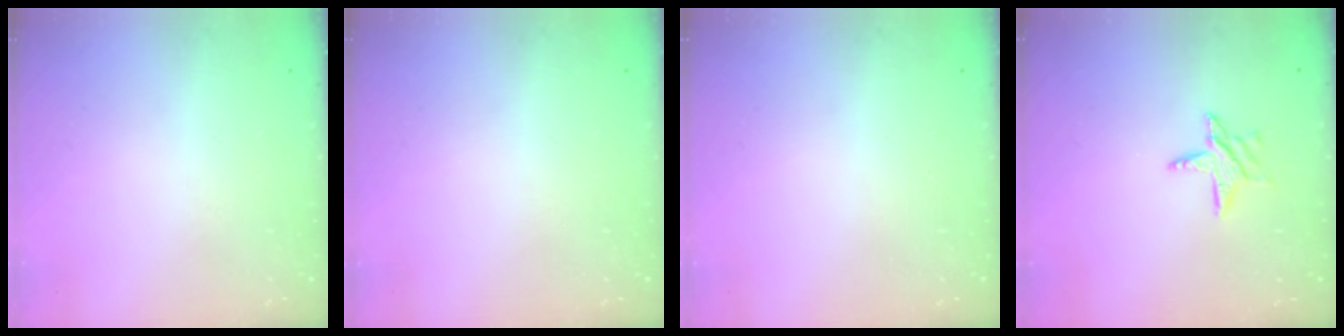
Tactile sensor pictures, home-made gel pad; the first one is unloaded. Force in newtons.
{"total": 0.0}
{"total": 0.0}
{"total": 7.4, "press": 7.4, "slide": 0.5}